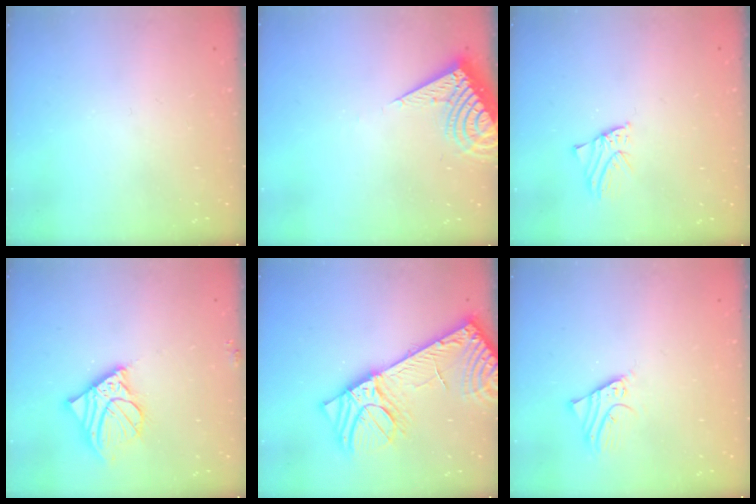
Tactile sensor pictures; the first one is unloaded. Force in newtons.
{"total": 9.6, "press": 9.6, "slide": 0.9}
{"total": 0.9, "press": 0.9, "slide": 0.0}
{"total": 12.3, "press": 12.0, "slide": 2.3}
{"total": 17.2, "press": 16.8, "slide": 3.2}
{"total": 2.6, "press": 2.6, "slide": 0.1}